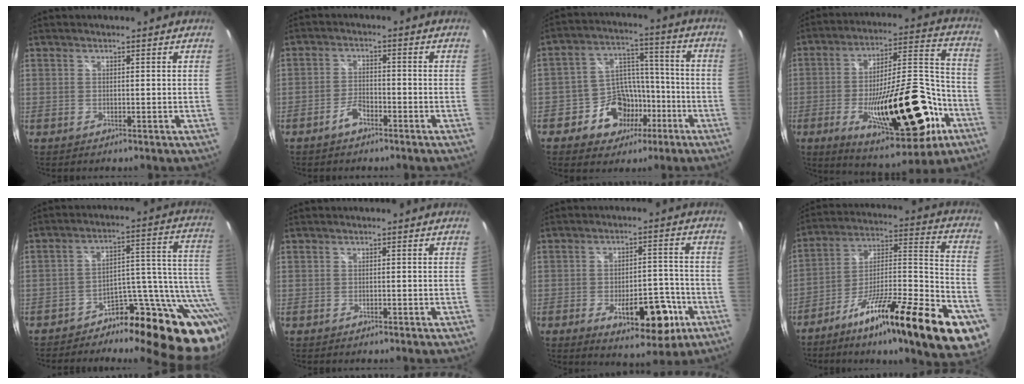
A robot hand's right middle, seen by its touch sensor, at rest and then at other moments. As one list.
[{"total": 3.7, "force": [-2.7, 1.5, 2.0], "torque": [-0.049, 0.004, -0.050]}, {"total": 11.7, "force": [-5.7, 9.6, 3.5], "torque": [-0.071, 0.047, -0.076]}, {"total": 26.5, "force": [-10.3, 9.5, 22.5], "torque": [-0.362, -0.005, -0.143]}, {"total": 17.0, "force": [-8.5, 7.4, 12.7], "torque": [-0.131, 0.020, -0.128]}, {"total": 1.2, "force": [-0.9, 0.6, 0.6], "torque": [-0.009, -0.001, -0.012]}, {"total": 12.7, "force": [-5.5, 5.8, 9.8], "torque": [-0.145, 0.005, -0.062]}, {"total": 31.2, "force": [-18.1, 6.4, 24.6], "torque": [-0.326, -0.007, -0.276]}]